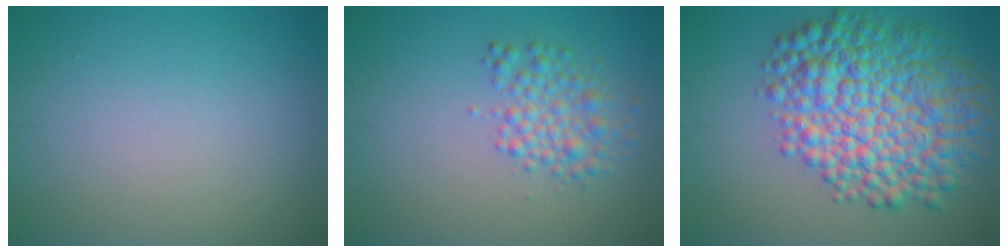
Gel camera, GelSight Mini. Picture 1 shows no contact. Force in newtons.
{"total": 2.9, "press": 2.9, "slide": 0.0}
{"total": 11.1, "press": 11.1, "slide": 0.2}